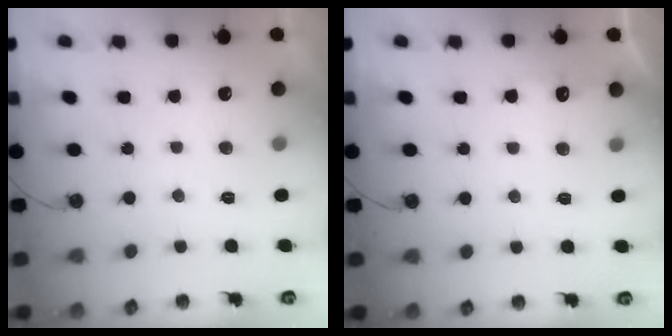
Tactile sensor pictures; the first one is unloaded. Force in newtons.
{"total": 5.4, "press": 5.3, "slide": 0.7}